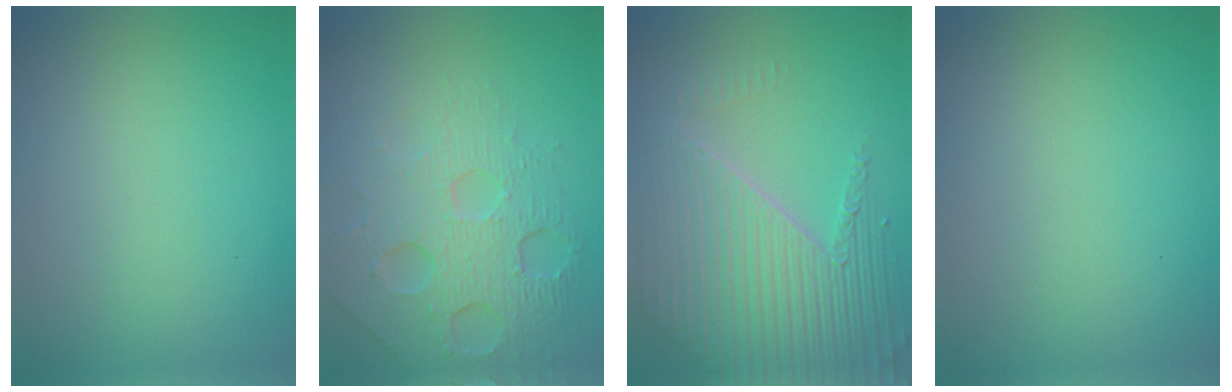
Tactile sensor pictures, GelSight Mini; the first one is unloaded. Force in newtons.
{"total": 7.1, "press": 5.0, "slide": 5.0}
{"total": 7.7, "press": 5.8, "slide": 5.2}
{"total": 0.0}